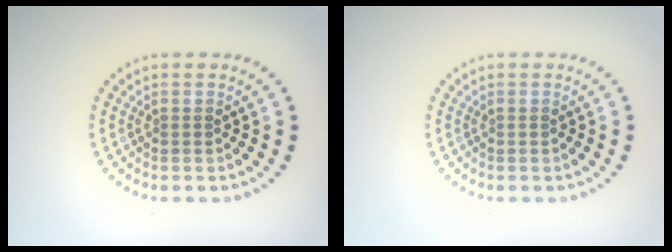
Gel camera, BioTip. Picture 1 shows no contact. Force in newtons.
{"total": 0.0}